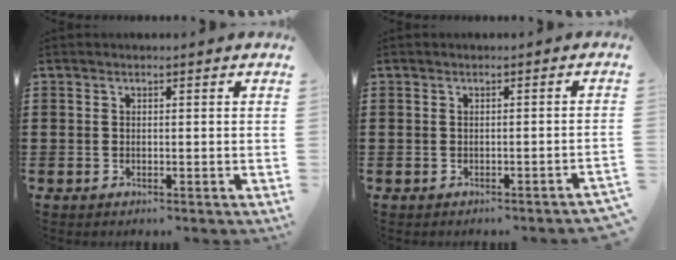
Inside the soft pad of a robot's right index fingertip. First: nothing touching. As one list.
[{"total": 0.9, "force": [-0.7, -0.2, 0.5], "torque": [-0.011, -0.002, -0.013]}]